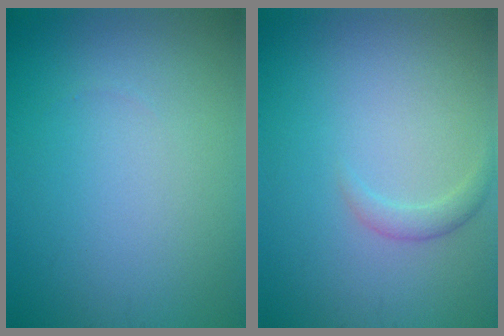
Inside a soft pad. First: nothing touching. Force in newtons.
{"total": 1.2, "press": 1.2, "slide": 0.0}